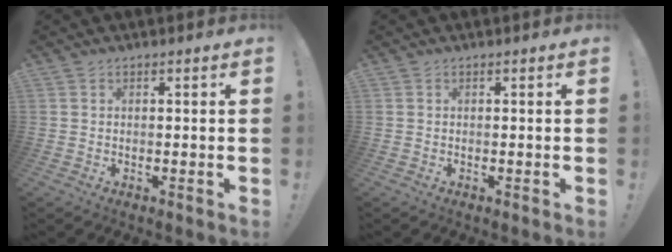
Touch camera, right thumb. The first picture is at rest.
{"total": 0.0}